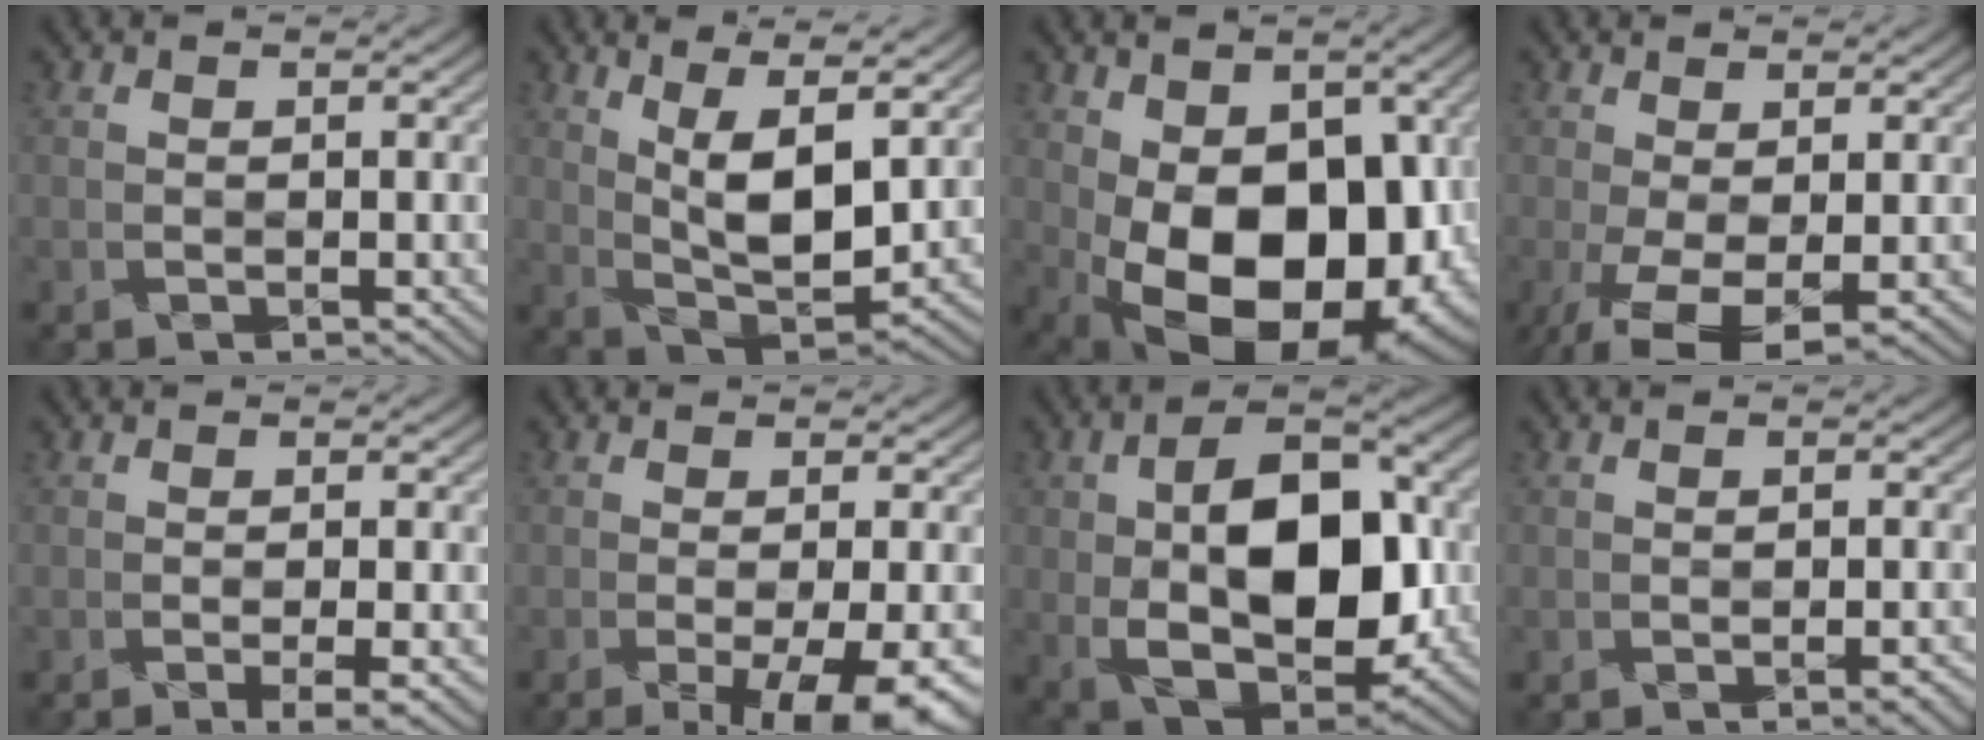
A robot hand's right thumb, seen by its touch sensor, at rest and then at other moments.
{"total": 10.4, "force": [3.1, 4.0, 9.1], "torque": [-0.181, -0.004, 0.058]}
{"total": 18.5, "force": [-2.3, 11.4, 14.4], "torque": [-0.177, -0.045, -0.017]}
{"total": 7.2, "force": [-2.7, 2.3, 6.3], "torque": [-0.130, 0.000, -0.049]}
{"total": 2.0, "force": [-1.0, -0.1, 1.8], "torque": [-0.034, 0.002, -0.020]}
{"total": 7.3, "force": [-3.0, 1.4, 6.4], "torque": [-0.087, -0.001, -0.045]}
{"total": 14.8, "force": [-0.7, 8.5, 12.1], "torque": [-0.198, 0.000, -0.015]}
{"total": 2.6, "force": [-1.2, 0.9, 2.1], "torque": [-0.030, 0.001, -0.018]}